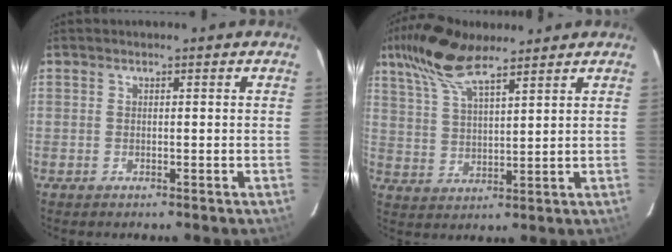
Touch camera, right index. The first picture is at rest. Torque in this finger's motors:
{"motor_torque": [0.84, 0.91, 0.55, 0.13]}